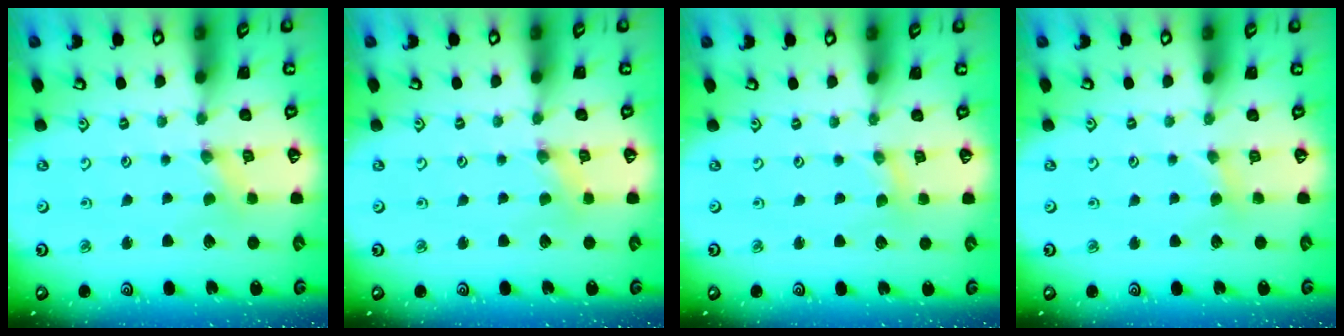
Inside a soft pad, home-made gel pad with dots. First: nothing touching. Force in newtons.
{"total": 1.1, "press": 1.1, "slide": 0.2}
{"total": 0.7, "press": 0.6, "slide": 0.2}
{"total": 2.5, "press": 2.5, "slide": 0.5}